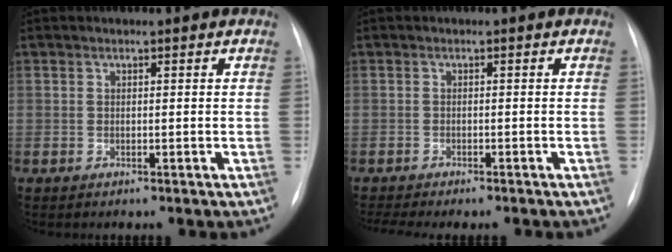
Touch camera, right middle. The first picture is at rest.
{"total": 6.3, "force": [-5.5, 0.8, 2.9], "torque": [-0.033, 0.001, -0.077]}